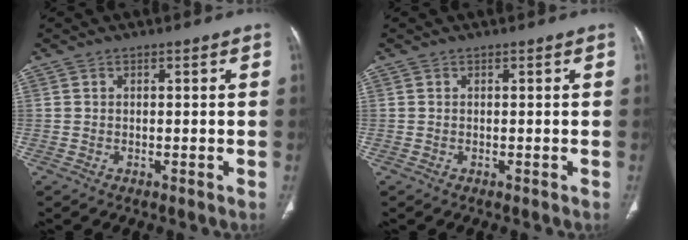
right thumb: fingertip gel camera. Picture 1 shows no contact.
{"total": 0.0}